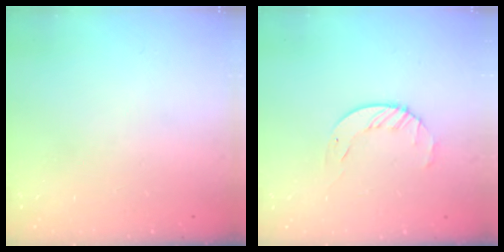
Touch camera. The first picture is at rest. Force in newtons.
{"total": 3.4, "press": 3.4, "slide": 0.4}